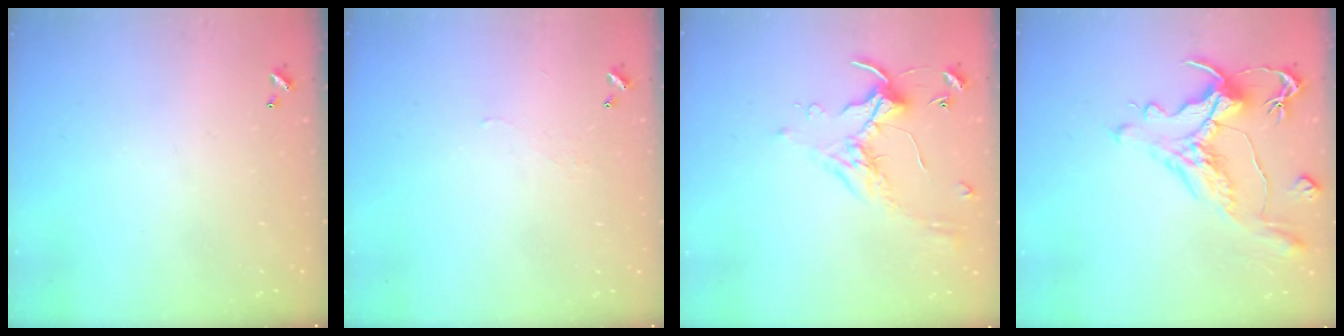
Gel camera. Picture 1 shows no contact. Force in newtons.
{"total": 2.3, "press": 2.2, "slide": 0.5}
{"total": 0.7, "press": 0.6, "slide": 0.4}
{"total": 2.5, "press": 2.0, "slide": 1.5}